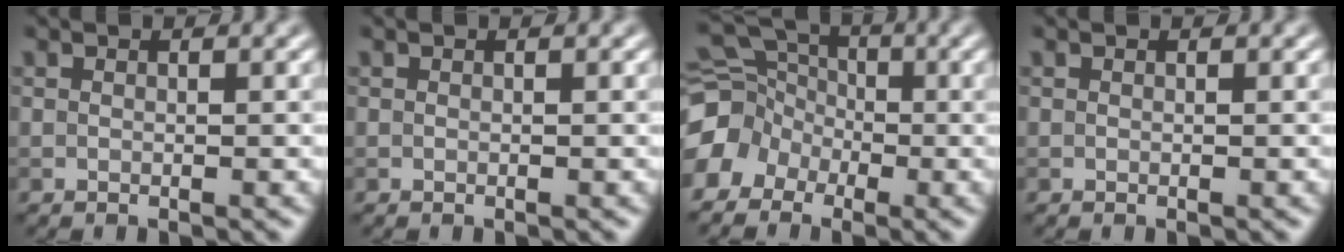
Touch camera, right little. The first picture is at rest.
{"total": 0.0}
{"total": 6.2, "force": [-2.7, 5.1, 2.3], "torque": [-0.033, 0.001, -0.050]}
{"total": 0.0}